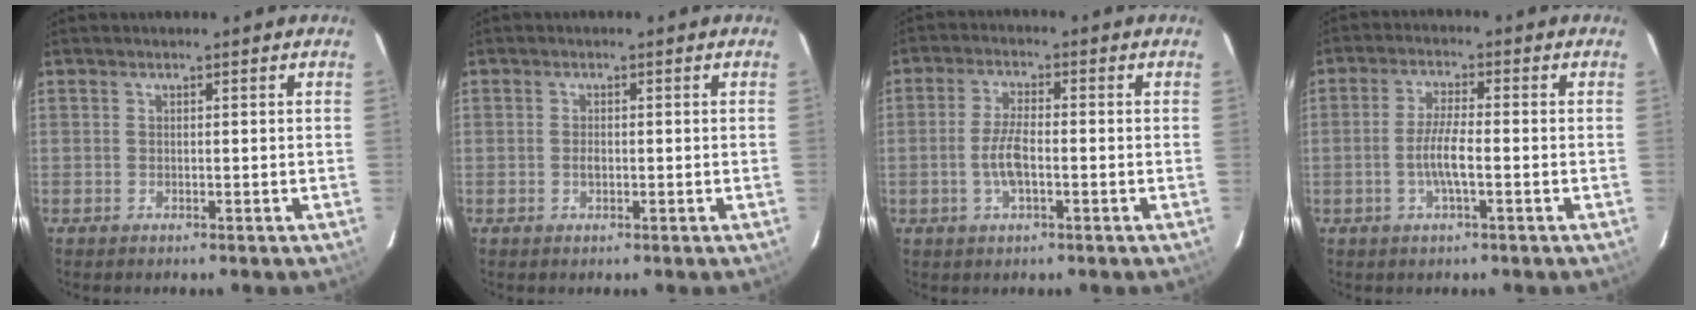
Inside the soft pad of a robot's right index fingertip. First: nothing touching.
{"total": 1.2, "force": [-0.3, 0.8, 0.8], "torque": [-0.015, 0.001, -0.005]}
{"total": 5.4, "force": [-1.5, 1.7, 4.9], "torque": [-0.103, 0.002, -0.029]}
{"total": 5.2, "force": [-1.5, 0.7, 4.9], "torque": [-0.099, -0.002, -0.029]}